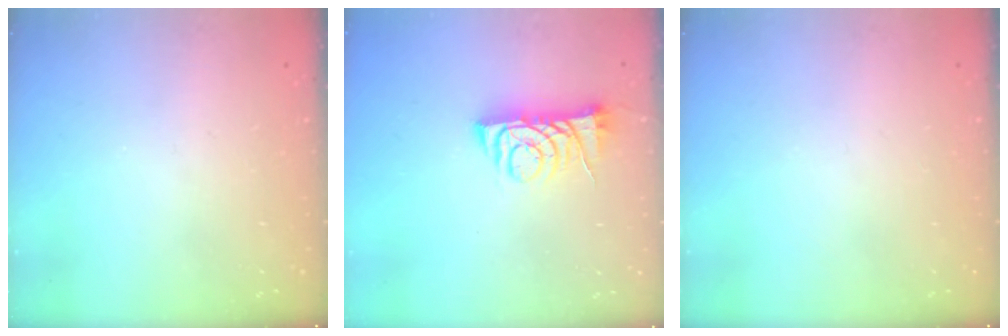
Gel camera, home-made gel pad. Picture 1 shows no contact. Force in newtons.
{"total": 7.0, "press": 6.9, "slide": 0.8}
{"total": 0.0}